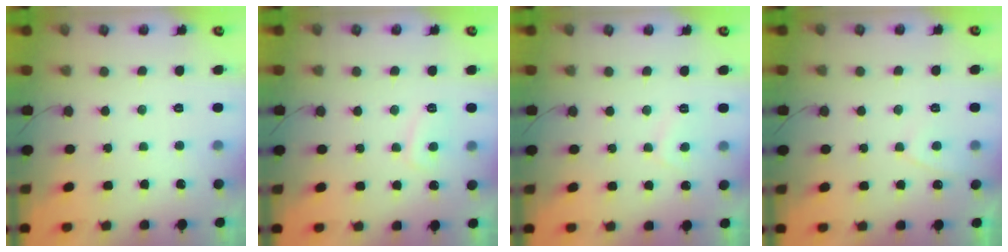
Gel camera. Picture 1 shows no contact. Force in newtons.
{"total": 3.9, "press": 3.8, "slide": 0.6}
{"total": 2.6, "press": 2.5, "slide": 0.8}
{"total": 2.4, "press": 2.4, "slide": 0.5}